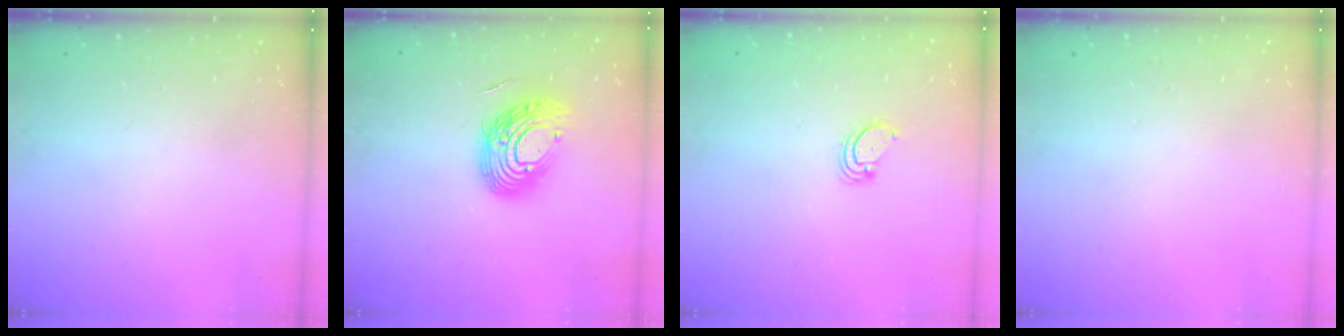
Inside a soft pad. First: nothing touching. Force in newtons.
{"total": 14.8, "press": 14.7, "slide": 1.5}
{"total": 2.2, "press": 2.2, "slide": 0.3}
{"total": 0.0}